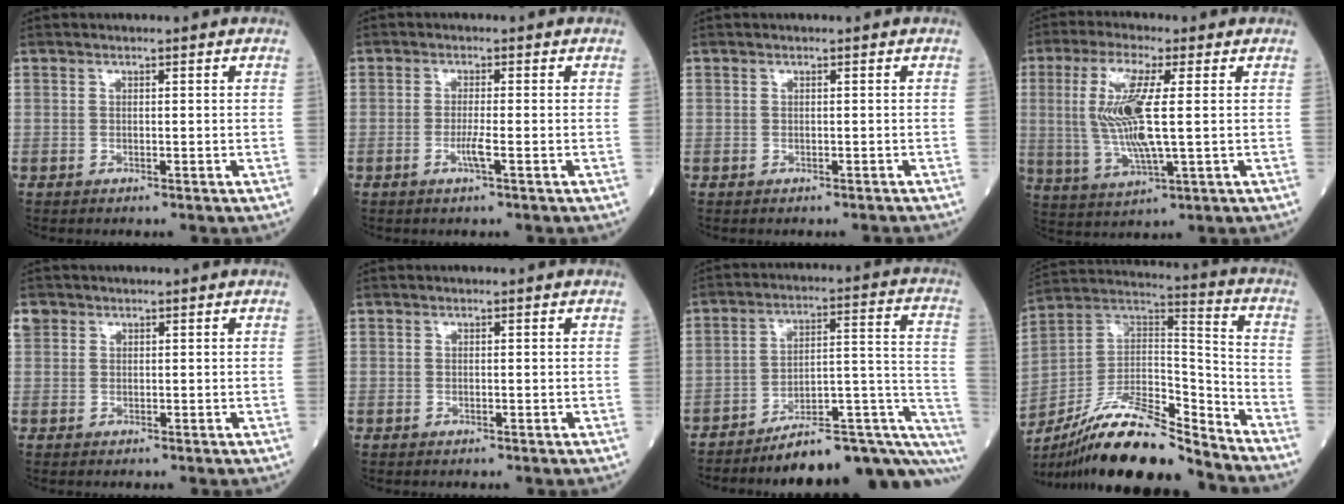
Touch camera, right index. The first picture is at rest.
{"total": 2.4, "force": [-0.8, -0.3, 2.2], "torque": [-0.046, -0.004, -0.018]}
{"total": 0.9, "force": [-0.9, 0.1, 0.1], "torque": [-0.004, -0.003, -0.012]}
{"total": 10.9, "force": [1.1, 1.4, 10.7], "torque": [-0.237, -0.004, 0.023]}
{"total": 1.6, "force": [0.7, 1.4, 0.3], "torque": [-0.004, 0.018, 0.012]}
{"total": 0.0}
{"total": 20.4, "force": [-16.7, 3.4, 11.3], "torque": [-0.068, 0.053, -0.231]}
{"total": 19.1, "force": [-15.8, 3.5, 10.1], "torque": [-0.198, 0.027, -0.284]}